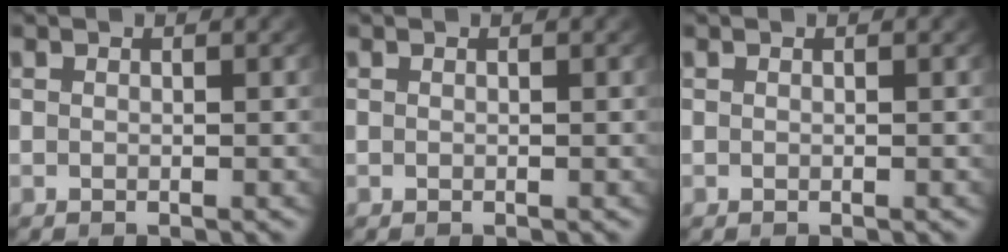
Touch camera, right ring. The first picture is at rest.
{"total": 0.0}
{"total": 0.0}